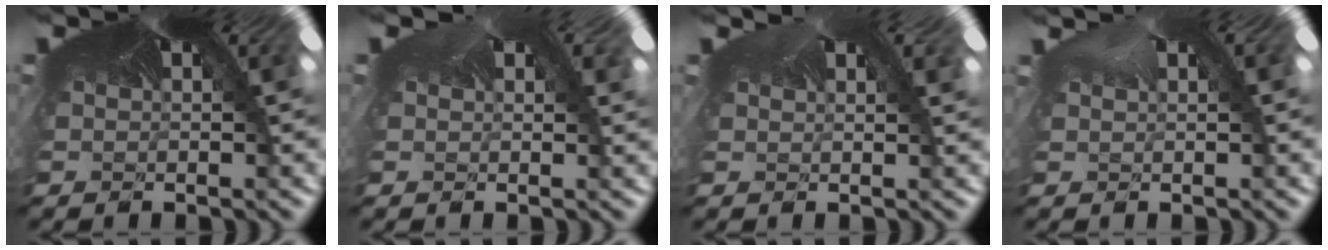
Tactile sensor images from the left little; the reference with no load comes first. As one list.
[{"total": 1.1, "force": [1.0, 0.3, -0.2], "torque": [-0.017, 0.008, 0.009]}, {"total": 1.3, "force": [0.3, -0.3, -1.2], "torque": [0.007, 0.004, -0.001]}, {"total": 0.5, "force": [0.3, 0.1, -0.4], "torque": [0.000, 0.007, 0.005]}]